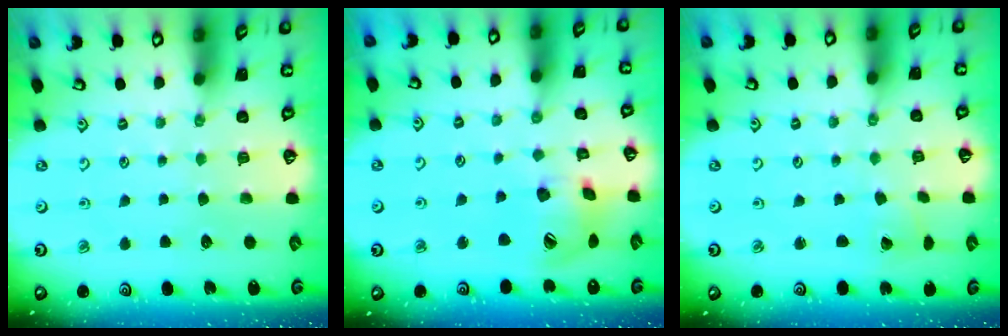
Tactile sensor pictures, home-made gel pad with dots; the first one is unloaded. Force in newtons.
{"total": 15.3, "press": 15.1, "slide": 2.3}
{"total": 1.9, "press": 1.9, "slide": 0.0}